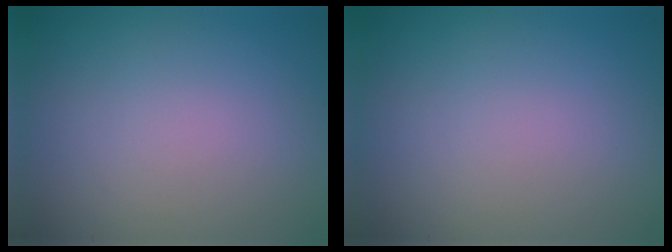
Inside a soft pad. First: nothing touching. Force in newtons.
{"total": 0.0}